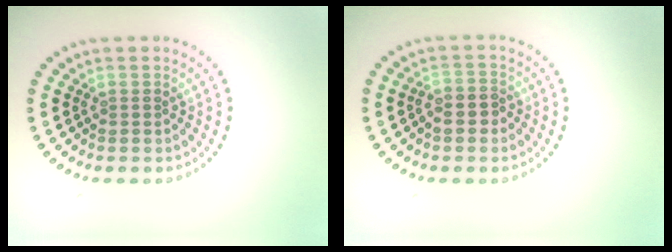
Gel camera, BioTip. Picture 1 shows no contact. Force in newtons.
{"total": 2.1, "press": 2.0, "slide": 0.6}